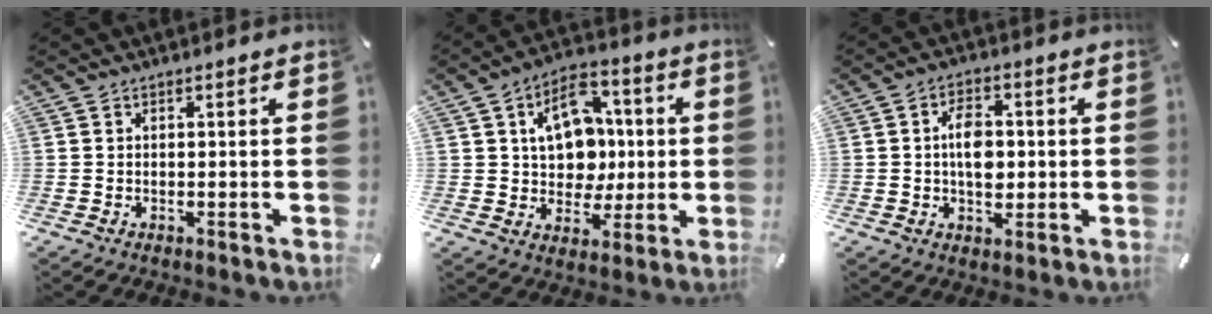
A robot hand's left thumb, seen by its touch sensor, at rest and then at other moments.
{"total": 12.9, "force": [2.5, 10.7, 6.8], "torque": [-0.097, 0.004, 0.052]}
{"total": 7.2, "force": [0.0, 4.6, 5.6], "torque": [-0.088, 0.001, -0.004]}